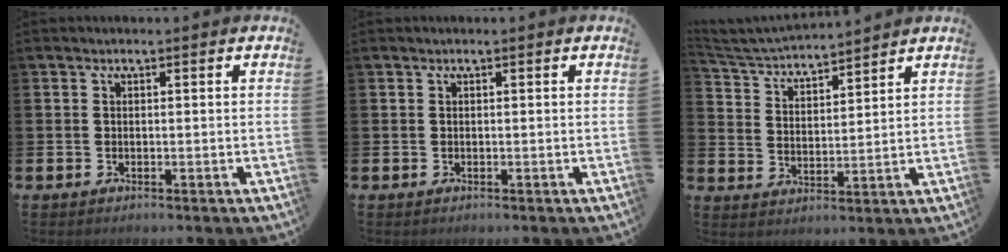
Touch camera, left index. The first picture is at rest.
{"total": 0.0}
{"total": 4.2, "force": [4.2, 0.5, 0.4], "torque": [-0.031, -0.034, 0.070]}